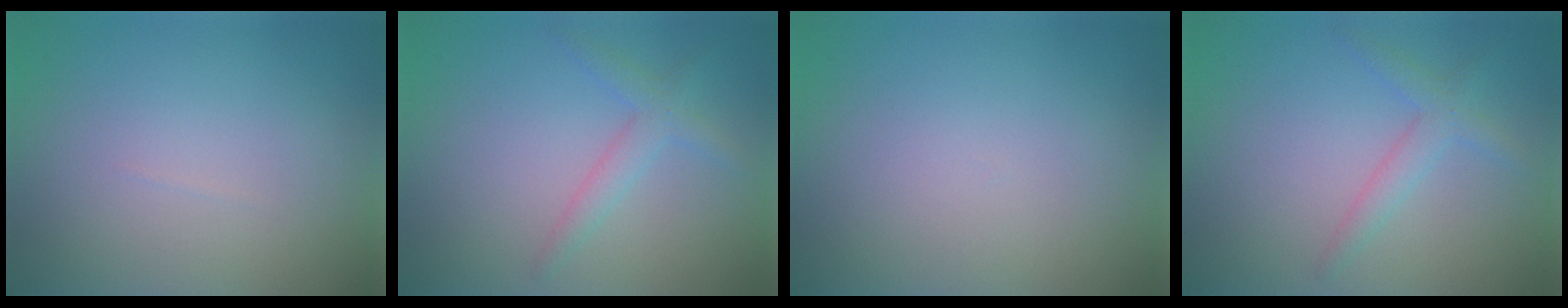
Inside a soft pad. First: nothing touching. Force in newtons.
{"total": 2.1, "press": 2.1, "slide": 0.0}
{"total": 0.0}
{"total": 2.1, "press": 2.1, "slide": 0.0}